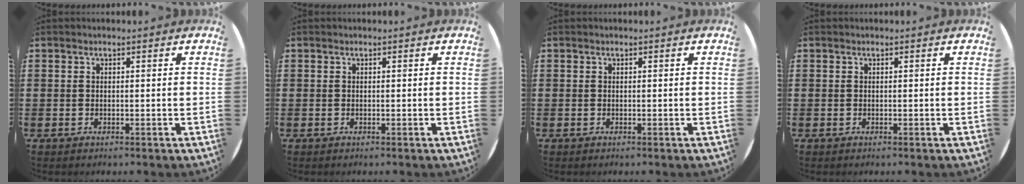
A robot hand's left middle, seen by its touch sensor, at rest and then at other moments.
{"total": 0.0}
{"total": 0.0}
{"total": 0.0}